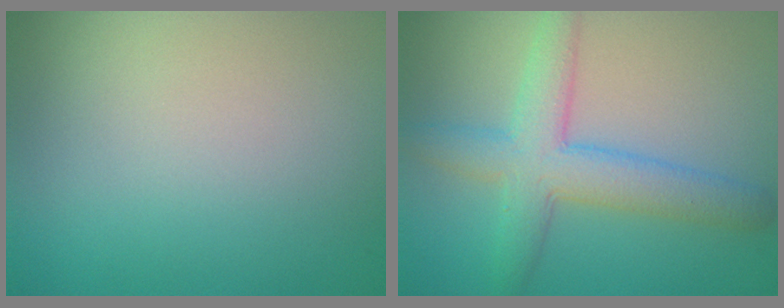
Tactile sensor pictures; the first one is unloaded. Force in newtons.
{"total": 5.4, "press": 5.4, "slide": 0.2}